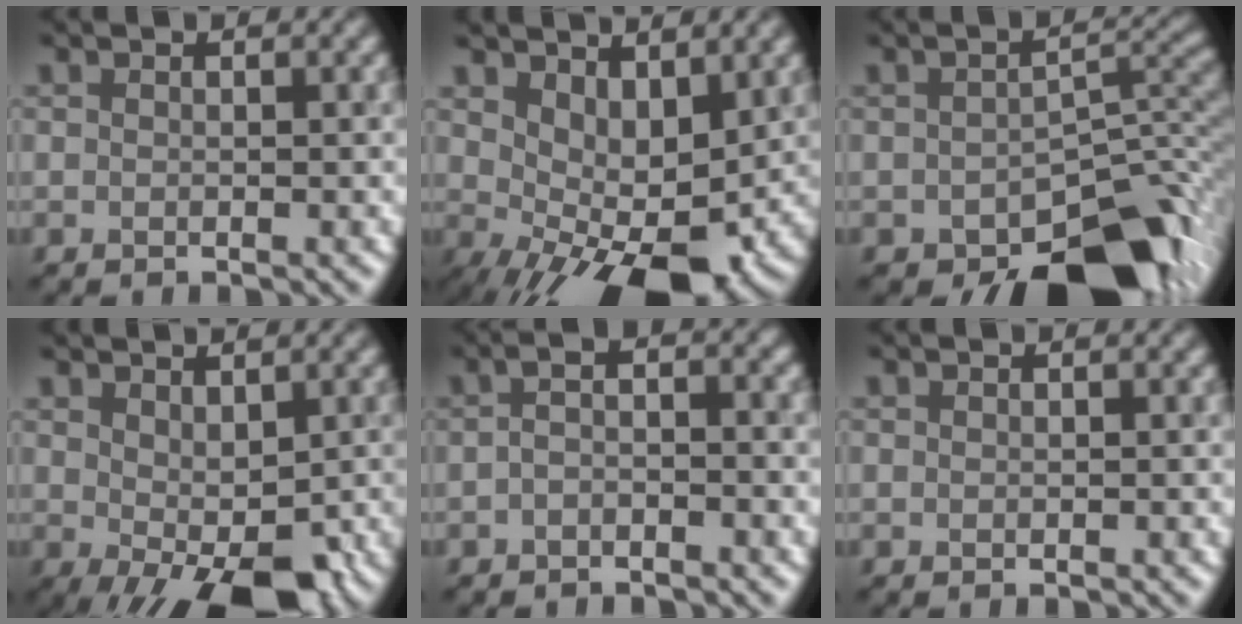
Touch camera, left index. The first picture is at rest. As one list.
[{"total": 9.2, "force": [0.9, 4.5, 8.0], "torque": [-0.099, -0.006, 0.027]}, {"total": 10.2, "force": [-6.1, 4.9, 6.6], "torque": [-0.076, -0.017, -0.087]}, {"total": 6.4, "force": [-1.4, 2.8, 5.6], "torque": [-0.099, -0.011, -0.009]}, {"total": 1.9, "force": [-0.7, 0.5, 1.7], "torque": [-0.033, 0.003, -0.017]}, {"total": 0.0}]